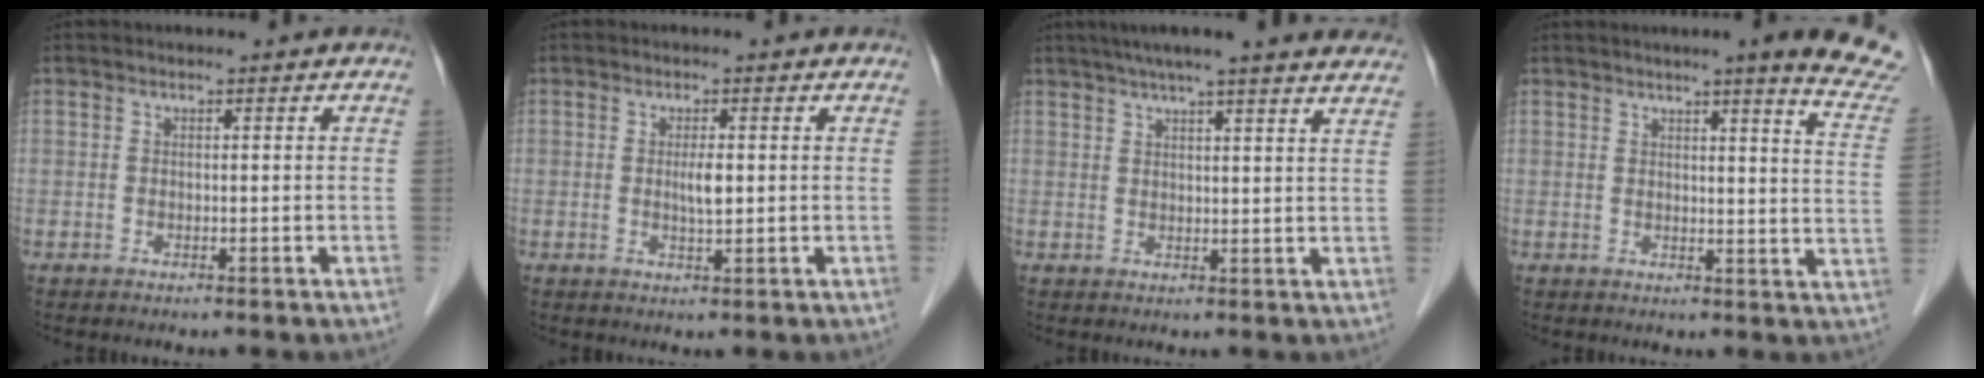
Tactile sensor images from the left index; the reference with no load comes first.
{"total": 2.3, "force": [0.2, 0.4, 2.2], "torque": [-0.041, -0.001, 0.004]}
{"total": 19.6, "force": [17.0, 0.9, 9.8], "torque": [-0.148, 0.022, 0.207]}
{"total": 13.5, "force": [11.7, -0.7, 6.7], "torque": [-0.070, -0.070, 0.111]}